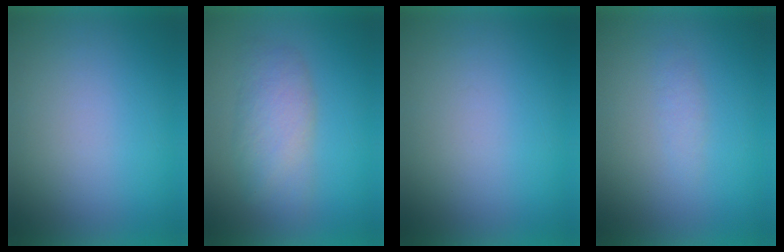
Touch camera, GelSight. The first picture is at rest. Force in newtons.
{"total": 4.2}
{"total": 0.0}
{"total": 1.4}